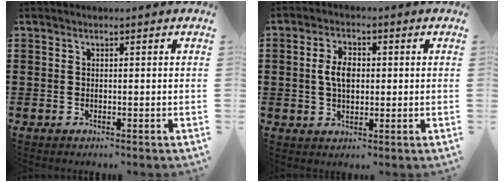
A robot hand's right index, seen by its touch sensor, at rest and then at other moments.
{"total": 4.7, "force": [0.3, 2.7, 3.8], "torque": [-0.086, 0.009, 0.001]}